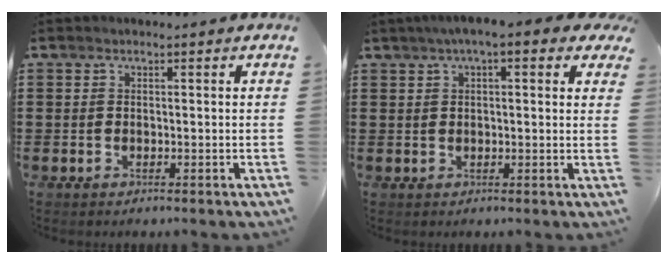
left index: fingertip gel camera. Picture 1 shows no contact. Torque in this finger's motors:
{"motor_torque": [2.05, -0.09, 1.05, 0.06]}